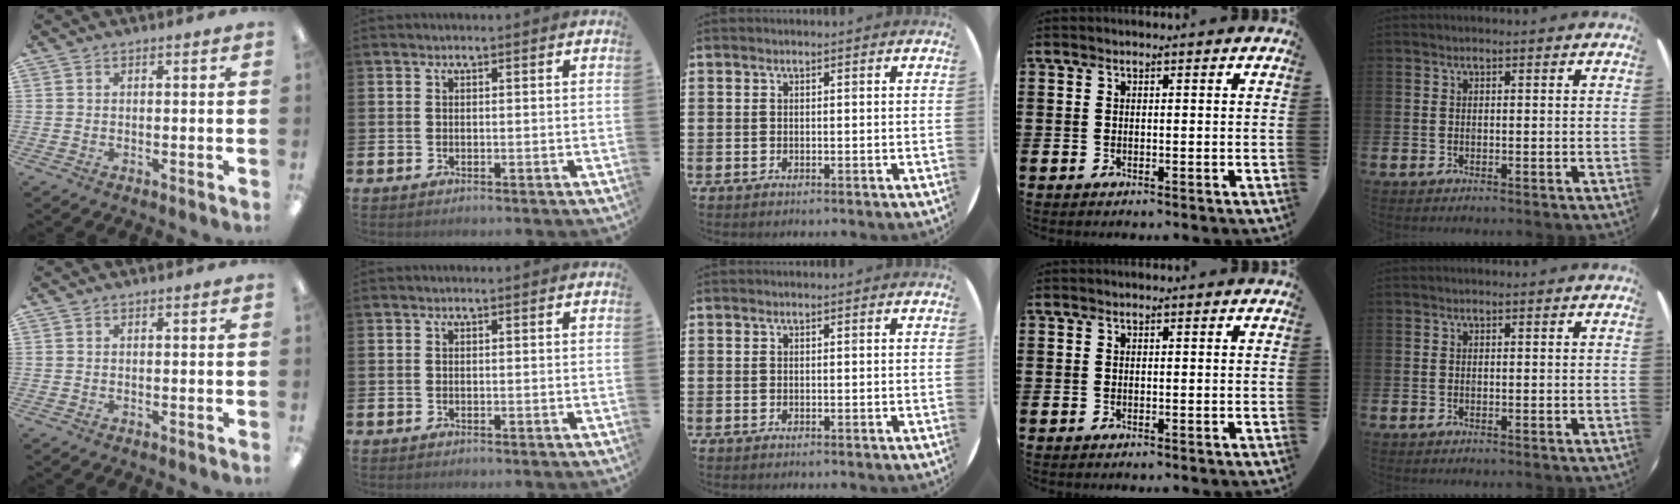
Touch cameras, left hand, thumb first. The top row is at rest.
{}